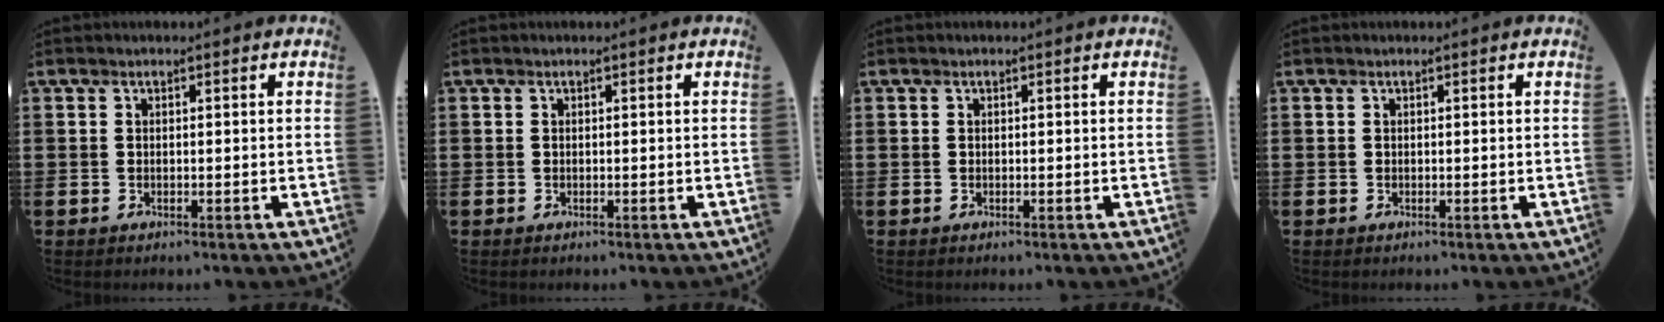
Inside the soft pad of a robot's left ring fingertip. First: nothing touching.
{"total": 0.0}
{"total": 0.0}
{"total": 0.0}